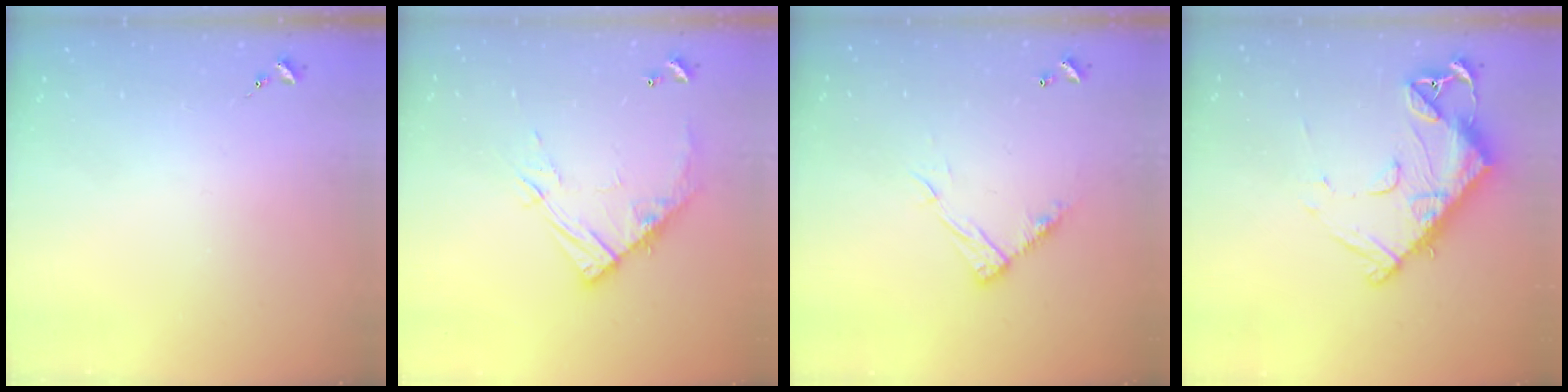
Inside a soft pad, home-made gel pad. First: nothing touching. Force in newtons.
{"total": 12.4, "press": 12.3, "slide": 1.2}
{"total": 10.6, "press": 10.6, "slide": 0.4}
{"total": 15.0, "press": 14.9, "slide": 1.6}